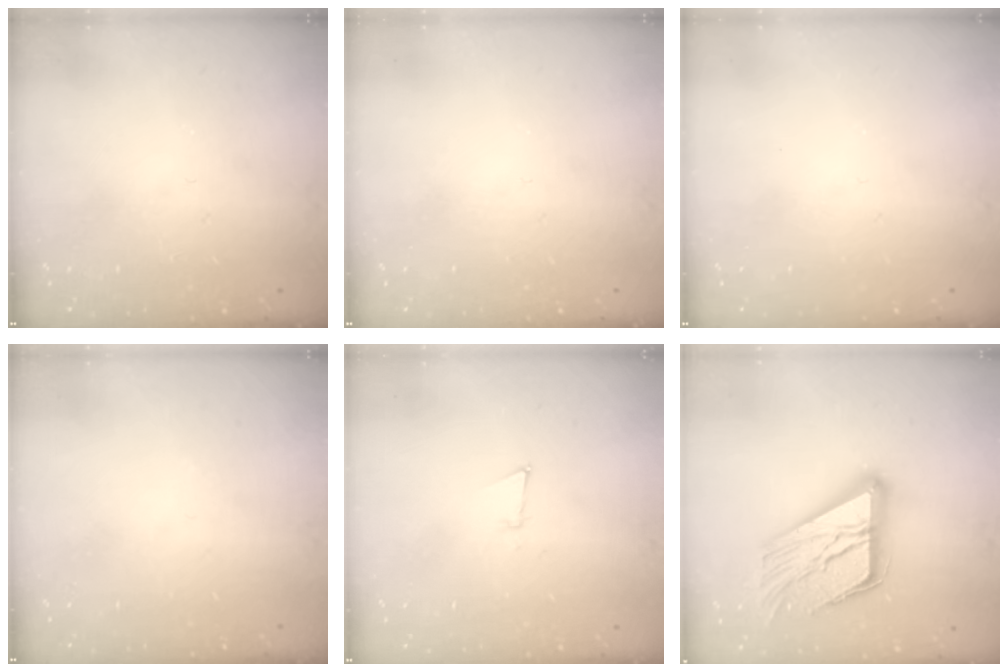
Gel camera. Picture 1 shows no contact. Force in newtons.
{"total": 0.0}
{"total": 0.0}
{"total": 0.0}
{"total": 3.3, "press": 3.3, "slide": 0.6}
{"total": 21.0, "press": 20.9, "slide": 2.1}